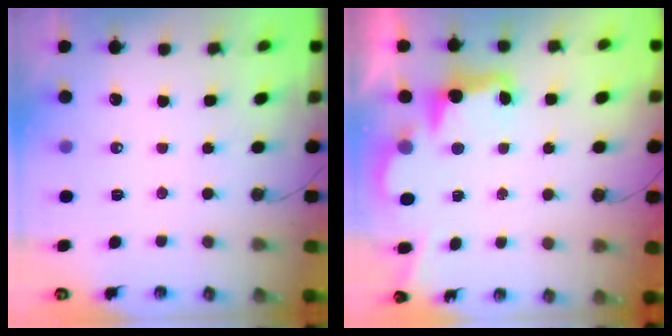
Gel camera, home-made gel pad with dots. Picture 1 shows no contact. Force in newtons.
{"total": 3.4, "press": 3.3, "slide": 0.6}